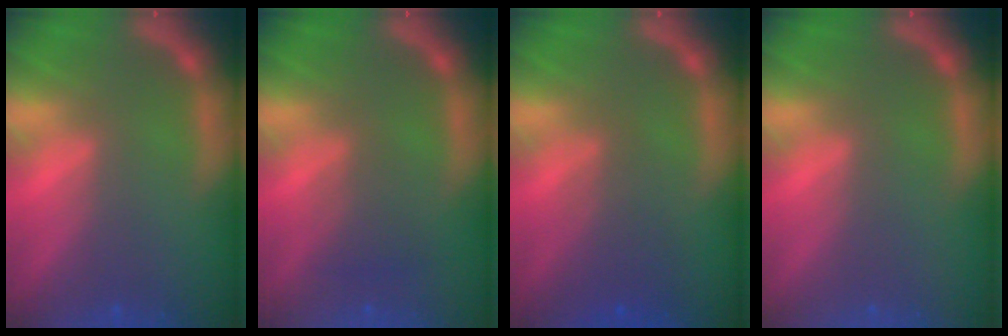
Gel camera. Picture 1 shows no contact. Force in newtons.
{"total": 2.0}
{"total": 3.0}
{"total": 0.0}